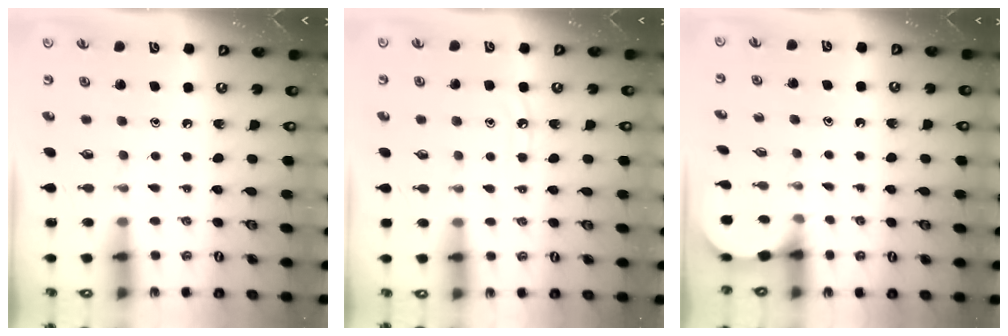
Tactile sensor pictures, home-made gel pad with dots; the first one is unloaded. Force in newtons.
{"total": 6.1, "press": 6.1, "slide": 0.5}
{"total": 1.9, "press": 1.9, "slide": 0.2}